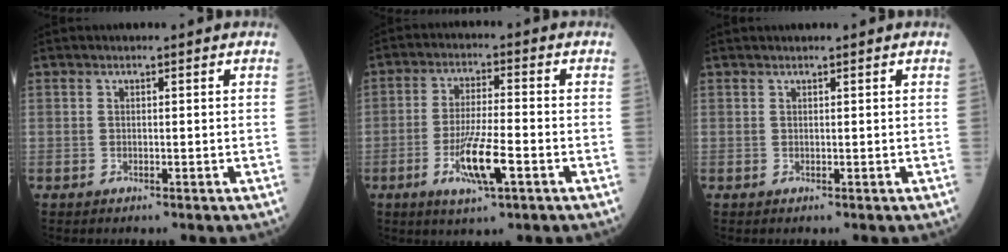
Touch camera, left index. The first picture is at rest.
{"total": 8.4, "force": [-3.4, 1.1, 7.6], "torque": [-0.151, -0.011, -0.058]}
{"total": 1.0, "force": [0.9, 0.0, 0.3], "torque": [-0.003, 0.017, 0.016]}